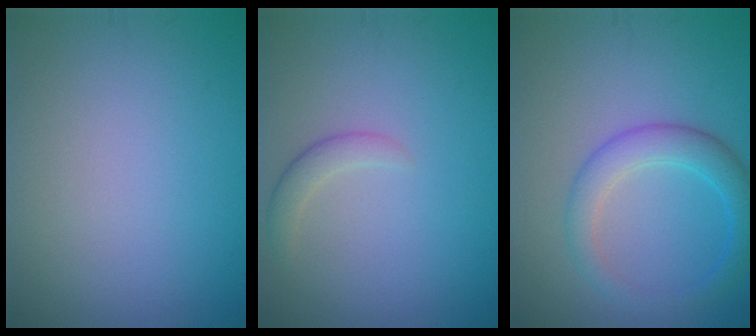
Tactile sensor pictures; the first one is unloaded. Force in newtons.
{"total": 1.5, "press": 1.5, "slide": 0.1}
{"total": 2.6, "press": 2.6, "slide": 0.2}